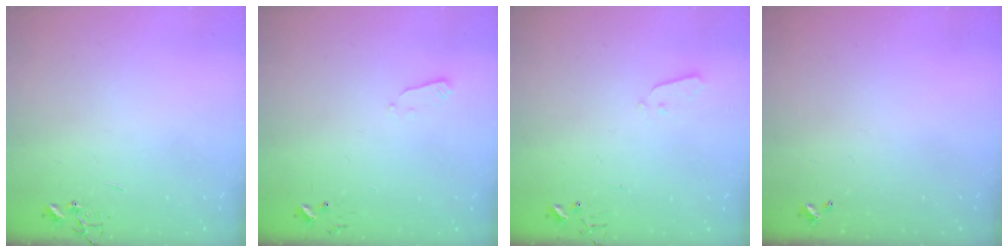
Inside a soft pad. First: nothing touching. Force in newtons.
{"total": 2.4, "press": 2.3, "slide": 0.4}
{"total": 3.0, "press": 2.9, "slide": 0.3}
{"total": 0.0}